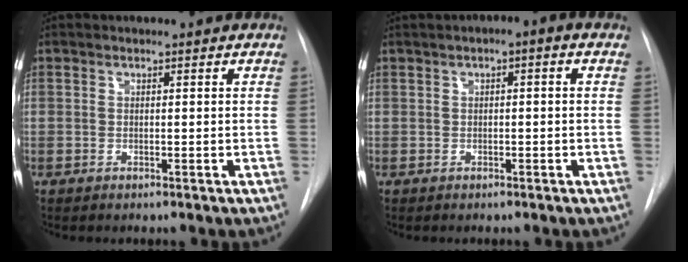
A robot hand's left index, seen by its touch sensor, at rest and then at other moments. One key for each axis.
{"total": 2.7, "fx": 0.9, "fy": 0.5, "fz": 2.5, "tx": -0.033, "ty": 0.014, "tz": 0.010}